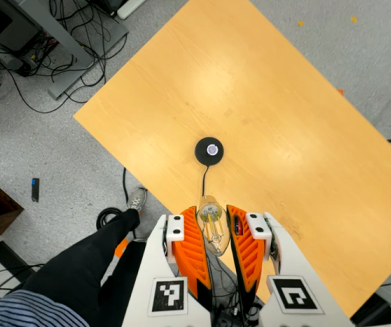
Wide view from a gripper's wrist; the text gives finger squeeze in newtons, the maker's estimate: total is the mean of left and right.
{"total": 22.1, "left": 26.0, "right": 18.2}